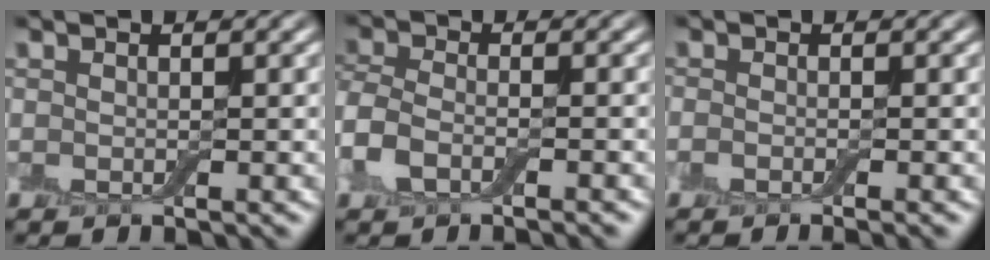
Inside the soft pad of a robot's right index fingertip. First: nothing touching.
{"total": 3.4, "force": [-2.0, 1.6, 2.2], "torque": [-0.049, -0.004, -0.052]}
{"total": 1.4, "force": [-0.9, 0.2, 1.1], "torque": [-0.019, -0.006, -0.018]}